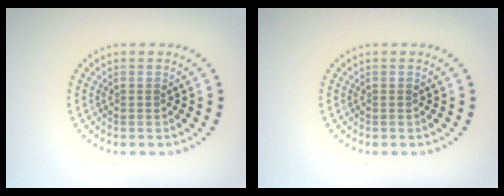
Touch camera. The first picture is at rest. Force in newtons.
{"total": 0.0}